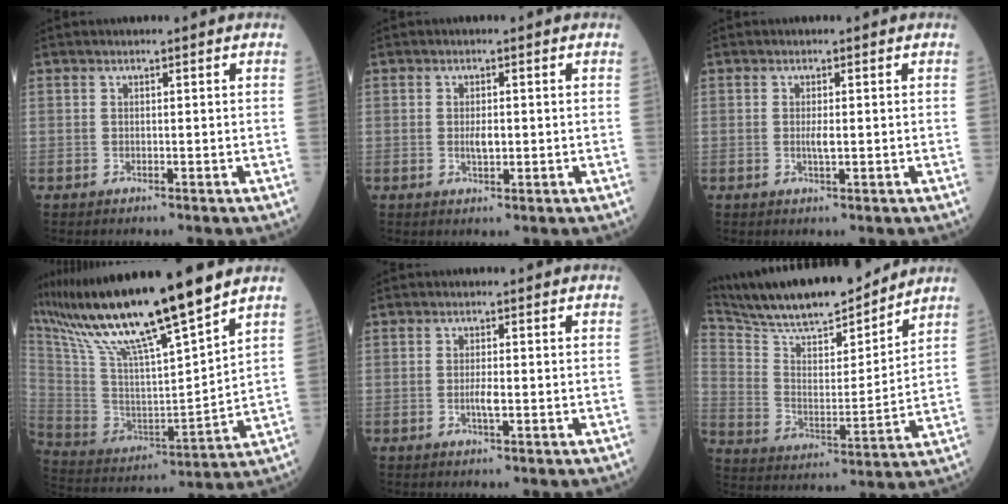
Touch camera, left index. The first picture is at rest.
{"total": 2.1, "force": [-0.1, 0.8, 1.9], "torque": [-0.039, -0.001, 0.000]}
{"total": 1.5, "force": [0.0, 0.2, 1.5], "torque": [-0.031, -0.002, 0.000]}
{"total": 20.2, "force": [15.9, 0.0, 12.4], "torque": [-0.231, 0.000, 0.301]}
{"total": 1.8, "force": [-0.4, 0.3, 1.8], "torque": [-0.037, -0.001, -0.005]}
{"total": 19.8, "force": [18.0, 2.4, 8.1], "torque": [-0.159, 0.003, 0.301]}